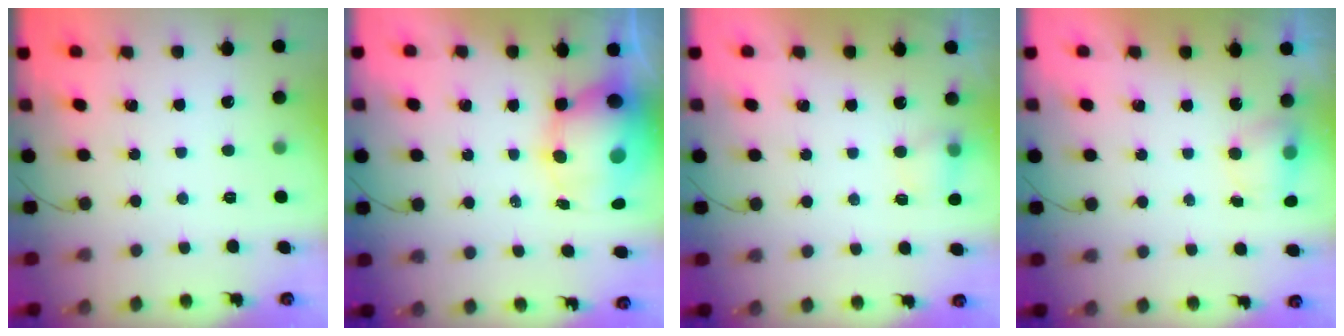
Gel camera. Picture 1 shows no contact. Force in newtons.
{"total": 11.1, "press": 10.8, "slide": 2.6}
{"total": 5.3, "press": 5.0, "slide": 1.7}
{"total": 4.6, "press": 4.5, "slide": 0.7}